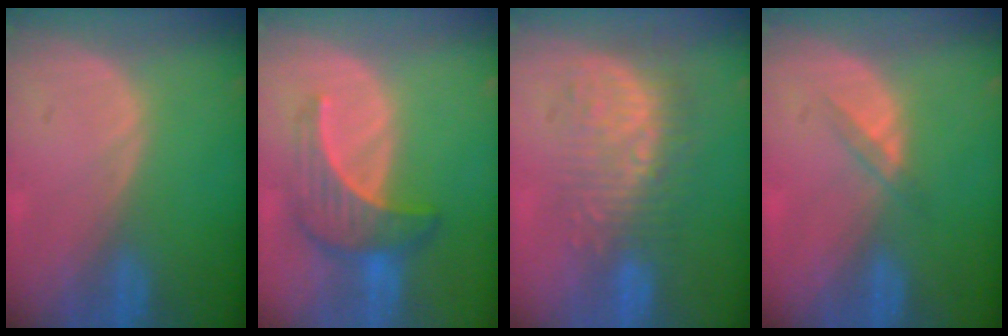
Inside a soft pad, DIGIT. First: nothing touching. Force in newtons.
{"total": 7.1, "press": 6.6, "slide": 2.6}
{"total": 9.2, "press": 8.4, "slide": 3.9}
{"total": 1.9, "press": 1.7, "slide": 1.0}